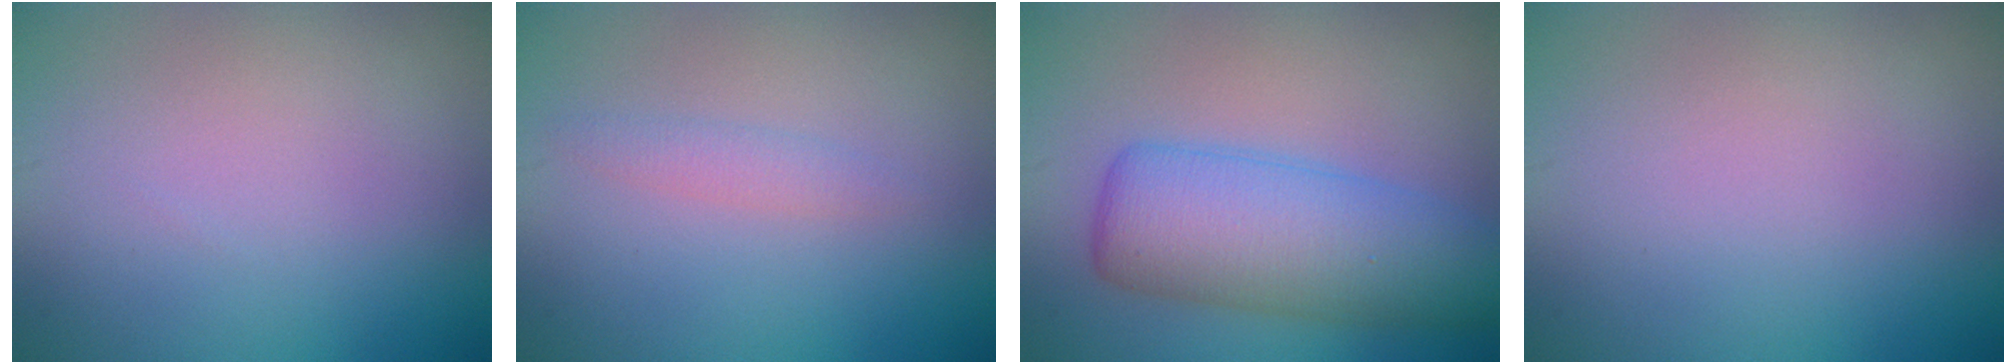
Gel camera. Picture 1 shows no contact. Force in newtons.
{"total": 1.3, "press": 1.3, "slide": 0.0}
{"total": 7.6, "press": 7.6, "slide": 0.2}
{"total": 0.0}